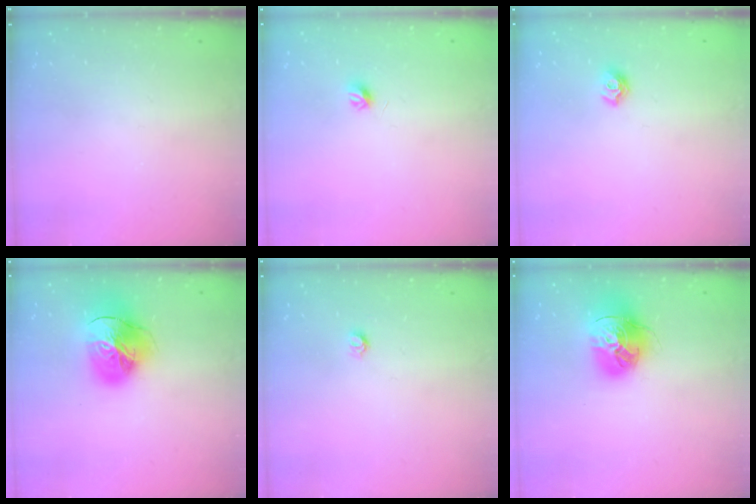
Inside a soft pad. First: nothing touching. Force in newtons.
{"total": 4.0, "press": 3.9, "slide": 0.9}
{"total": 7.2, "press": 7.1, "slide": 0.7}
{"total": 23.3, "press": 23.2, "slide": 2.4}
{"total": 3.5, "press": 3.4, "slide": 0.4}
{"total": 16.3, "press": 16.2, "slide": 1.6}